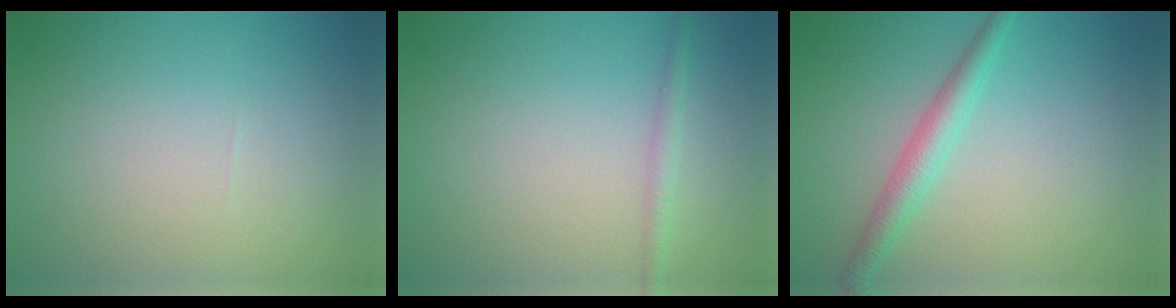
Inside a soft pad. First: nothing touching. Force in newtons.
{"total": 1.3, "press": 1.3, "slide": 0.0}
{"total": 2.6, "press": 2.6, "slide": 0.0}